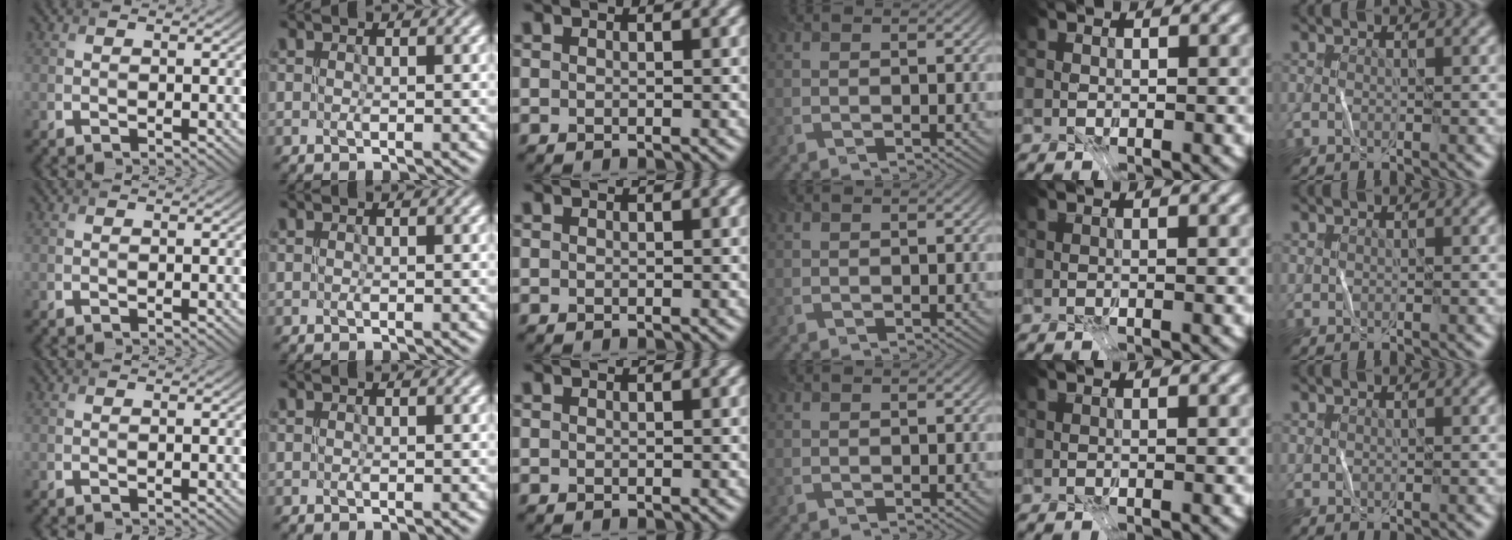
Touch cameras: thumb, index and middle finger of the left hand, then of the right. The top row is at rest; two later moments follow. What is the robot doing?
{"motion": "fold", "object": "receipt paper"}